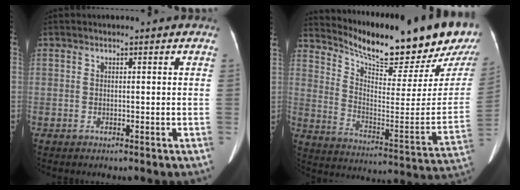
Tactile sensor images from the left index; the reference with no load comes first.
{"total": 24.9, "force": [21.5, 2.4, 12.5], "torque": [-0.207, -0.076, 0.298]}